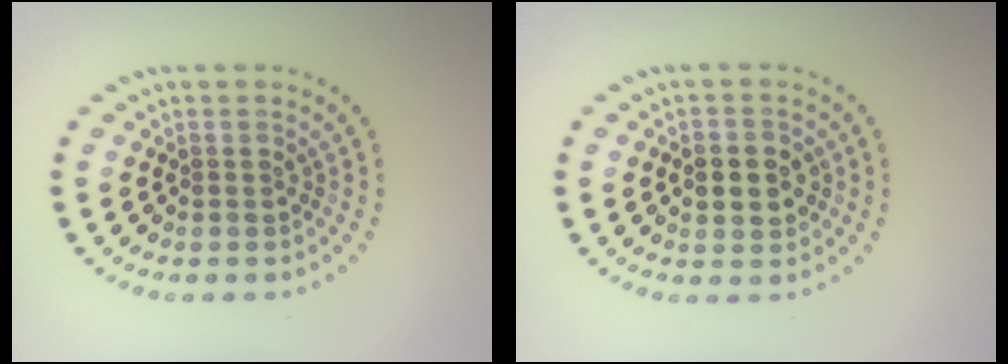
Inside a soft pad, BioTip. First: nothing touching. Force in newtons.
{"total": 2.8, "press": 2.8, "slide": 0.3}